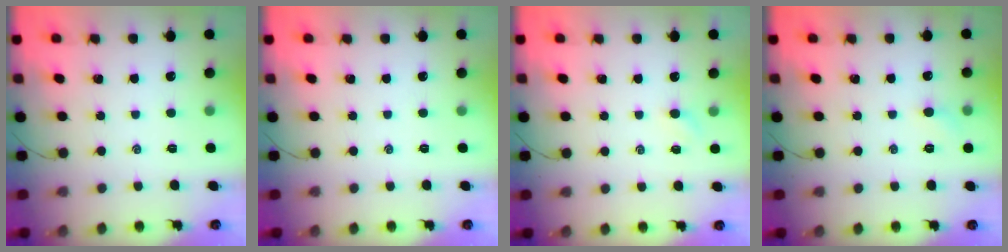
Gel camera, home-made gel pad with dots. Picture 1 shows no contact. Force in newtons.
{"total": 0.0}
{"total": 2.4, "press": 2.3, "slide": 0.7}
{"total": 4.2, "press": 4.0, "slide": 1.4}